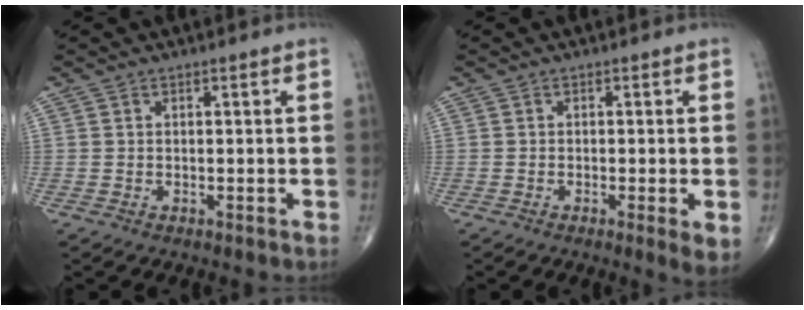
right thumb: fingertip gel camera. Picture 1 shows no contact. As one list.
[{"total": 3.2, "force": [-0.8, 0.4, 3.1], "torque": [-0.051, -0.011, -0.016]}]